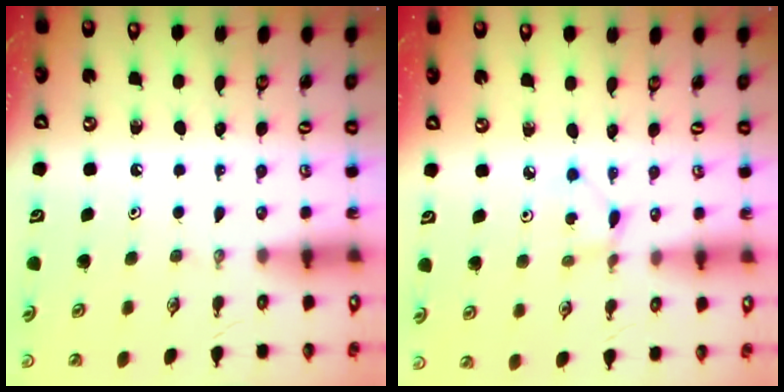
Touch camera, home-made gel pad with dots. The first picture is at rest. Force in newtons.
{"total": 1.2, "press": 1.2, "slide": 0.1}